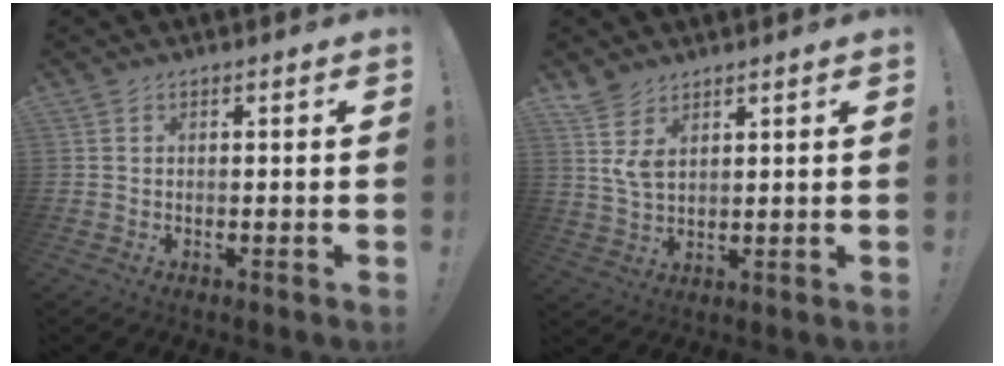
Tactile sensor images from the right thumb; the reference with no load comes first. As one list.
[{"total": 6.7, "force": [3.9, 3.5, 4.2], "torque": [-0.083, -0.021, 0.072]}]